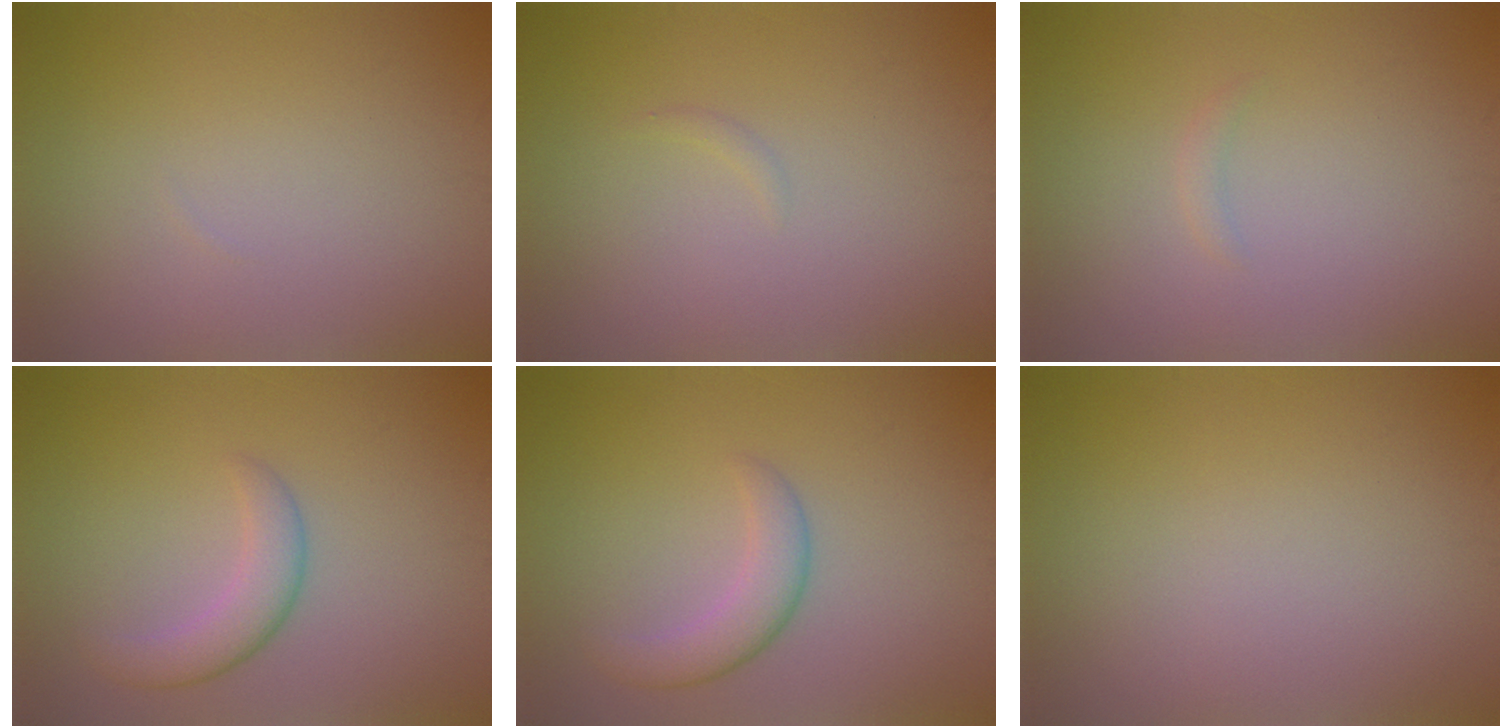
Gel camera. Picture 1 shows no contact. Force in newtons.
{"total": 0.5, "press": 0.5, "slide": 0.1}
{"total": 0.6, "press": 0.6, "slide": 0.1}
{"total": 3.0, "press": 3.0, "slide": 0.1}
{"total": 3.0, "press": 3.0, "slide": 0.1}
{"total": 0.0}